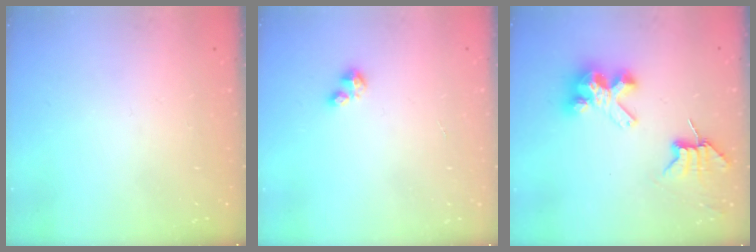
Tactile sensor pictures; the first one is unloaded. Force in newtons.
{"total": 2.0, "press": 2.0, "slide": 0.4}
{"total": 8.0, "press": 8.0, "slide": 0.6}